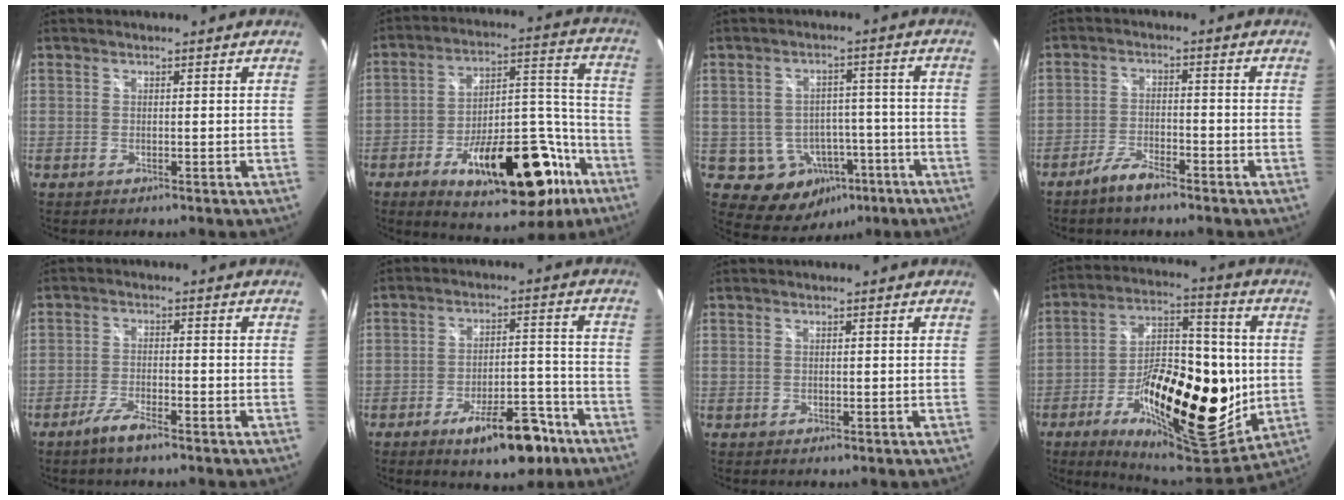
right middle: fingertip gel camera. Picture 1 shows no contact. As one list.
[{"total": 24.1, "force": [-12.8, 10.4, 17.6], "torque": [-0.256, 0.029, -0.173]}, {"total": 10.5, "force": [-4.7, 8.5, 4.0], "torque": [-0.079, 0.027, -0.031]}, {"total": 5.0, "force": [-4.0, 1.0, 2.8], "torque": [-0.072, 0.000, -0.074]}, {"total": 4.8, "force": [-3.6, 0.8, 3.1], "torque": [-0.077, -0.004, -0.068]}, {"total": 11.4, "force": [-7.4, 4.3, 7.6], "torque": [-0.120, 0.017, -0.097]}, {"total": 0.0}, {"total": 24.8, "force": [-6.5, 10.5, 21.5], "torque": [-0.364, -0.008, -0.091]}]